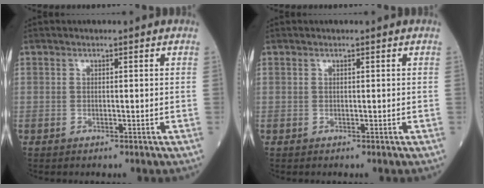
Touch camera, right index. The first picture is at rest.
{"total": 0.0}